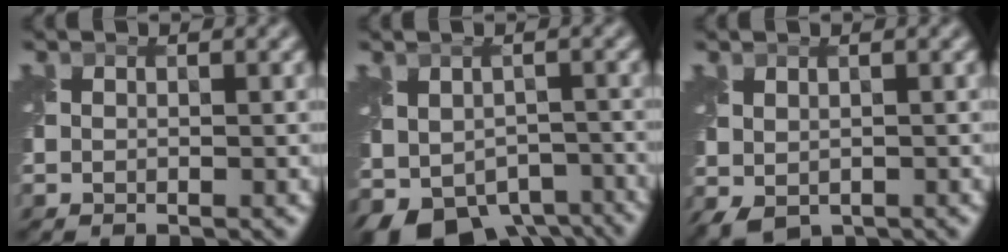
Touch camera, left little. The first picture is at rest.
{"total": 8.7, "force": [-5.4, 5.1, 4.4], "torque": [-0.072, -0.028, -0.072]}
{"total": 1.9, "force": [-0.3, 1.3, 1.3], "torque": [-0.033, -0.008, 0.000]}